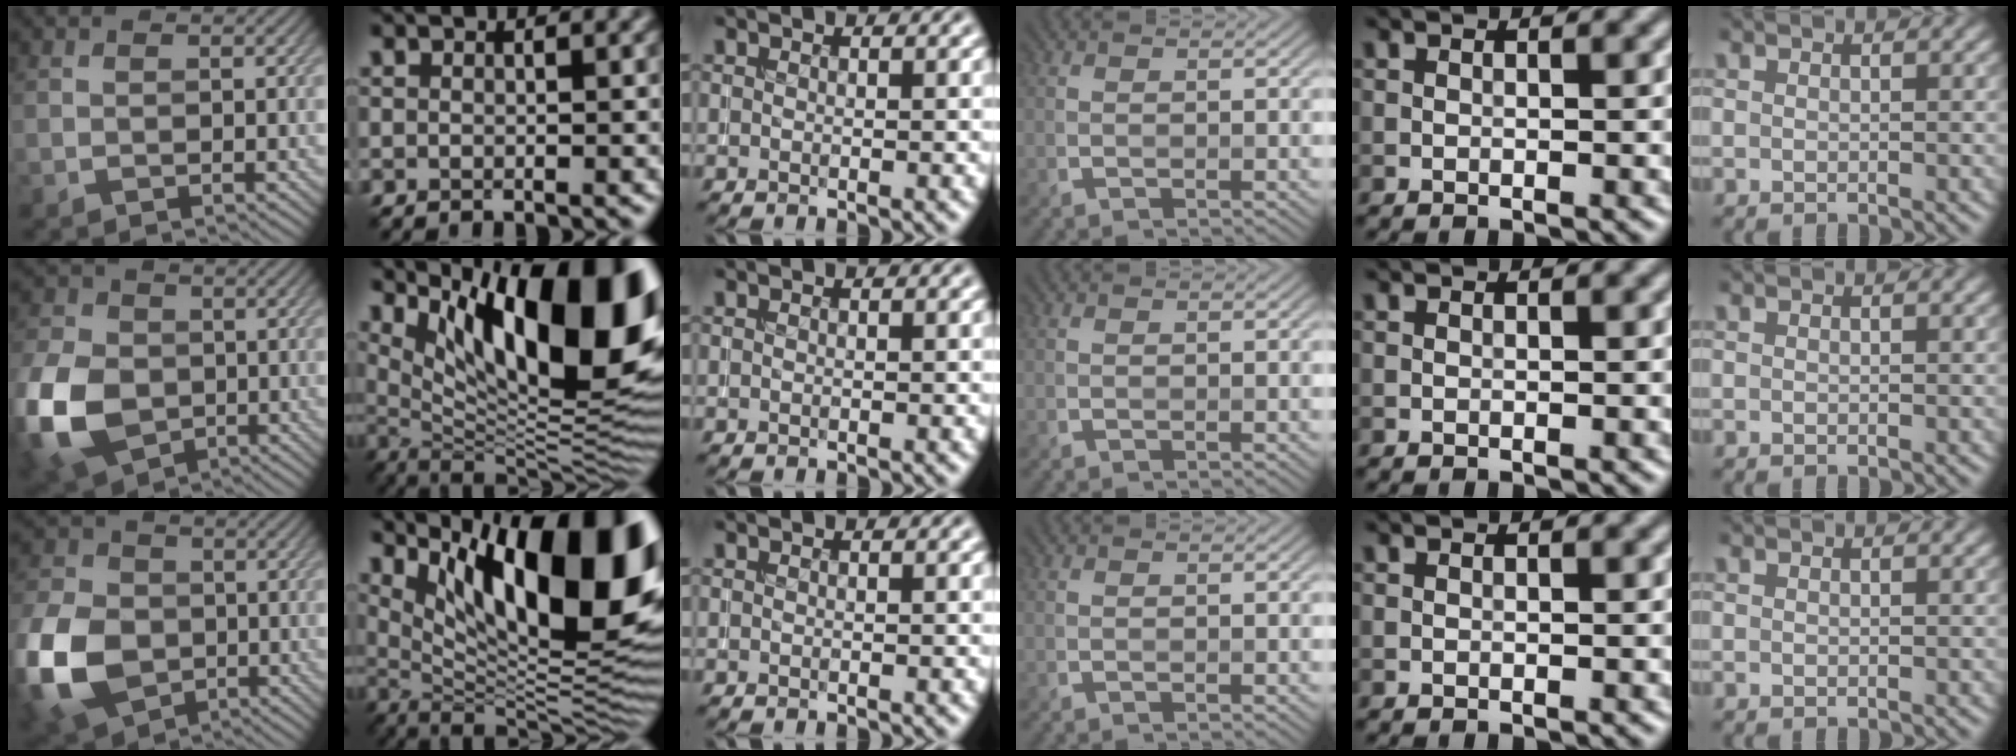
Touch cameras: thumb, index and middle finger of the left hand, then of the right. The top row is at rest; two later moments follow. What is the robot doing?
{"motion": "insert", "object": "coin"}